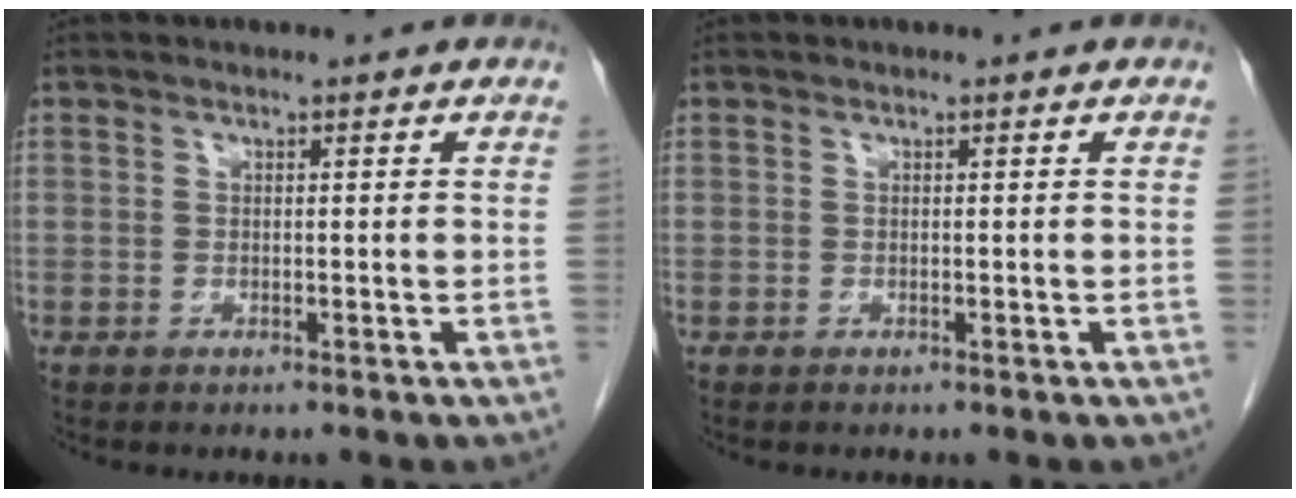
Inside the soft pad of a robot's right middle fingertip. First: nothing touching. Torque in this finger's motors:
{"motor_torque": [0.14, -0.02, 0.02, 0.01]}